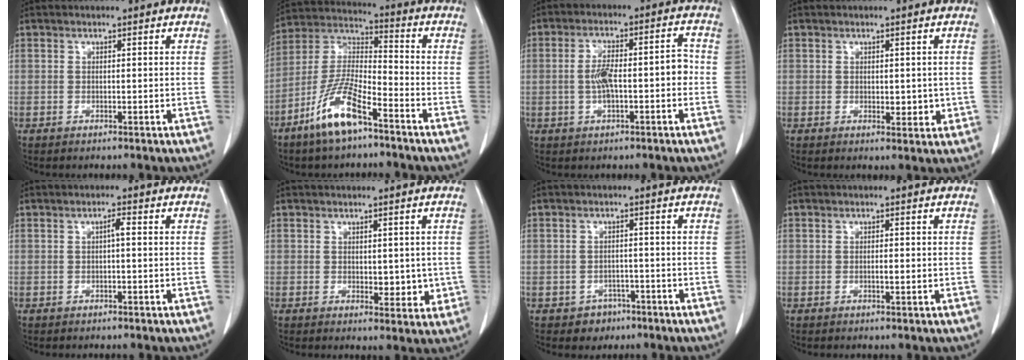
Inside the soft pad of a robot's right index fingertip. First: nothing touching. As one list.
[{"total": 11.9, "force": [-7.3, 2.6, 9.0], "torque": [-0.193, -0.010, -0.143]}, {"total": 7.5, "force": [-1.1, 2.2, 7.1], "torque": [-0.130, 0.028, -0.017]}, {"total": 2.9, "force": [0.0, 1.6, 2.5], "torque": [-0.029, -0.006, 0.006]}, {"total": 1.4, "force": [0.1, 0.2, 1.4], "torque": [-0.023, 0.006, 0.001]}, {"total": 4.2, "force": [0.1, 2.3, 3.5], "torque": [-0.035, -0.009, 0.007]}, {"total": 3.0, "force": [-1.7, 2.5, 0.3], "torque": [-0.002, 0.013, -0.019]}, {"total": 1.2, "force": [-0.1, 0.3, 1.2], "torque": [-0.023, -0.001, 0.000]}]